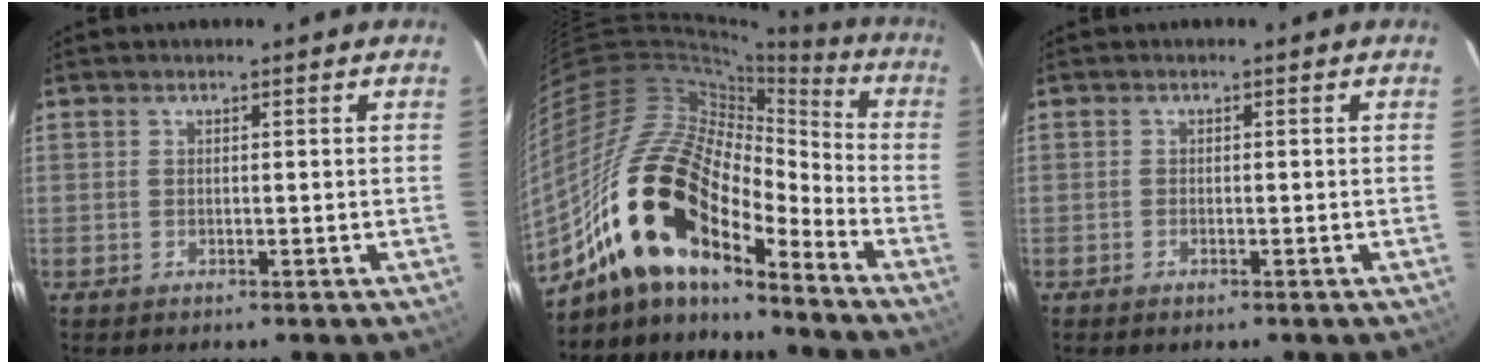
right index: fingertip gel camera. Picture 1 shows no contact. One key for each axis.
{"total": 22.8, "fx": -14.6, "fy": 9.4, "fz": 14.8, "tx": -0.272, "ty": -0.021, "tz": -0.287}
{"total": 0.8, "fx": -0.6, "fy": 0.4, "fz": 0.3, "tx": -0.006, "ty": -0.002, "tz": -0.012}